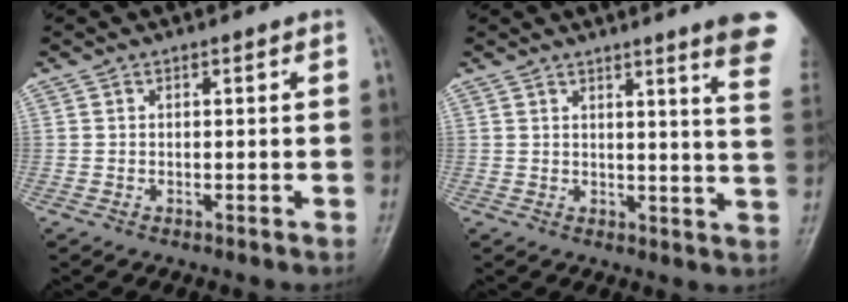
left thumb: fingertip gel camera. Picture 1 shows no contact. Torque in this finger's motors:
{"motor_torque": [3.52, 1.49, 1.76, -1.01, 0.09]}